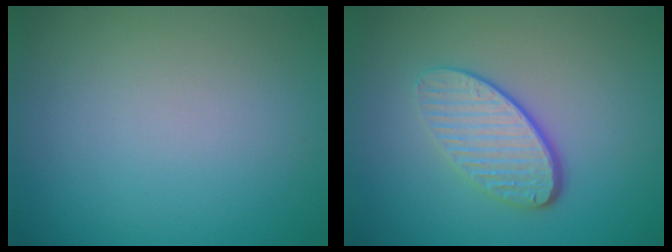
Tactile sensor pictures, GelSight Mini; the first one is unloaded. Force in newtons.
{"total": 4.1, "press": 3.0, "slide": 2.7}